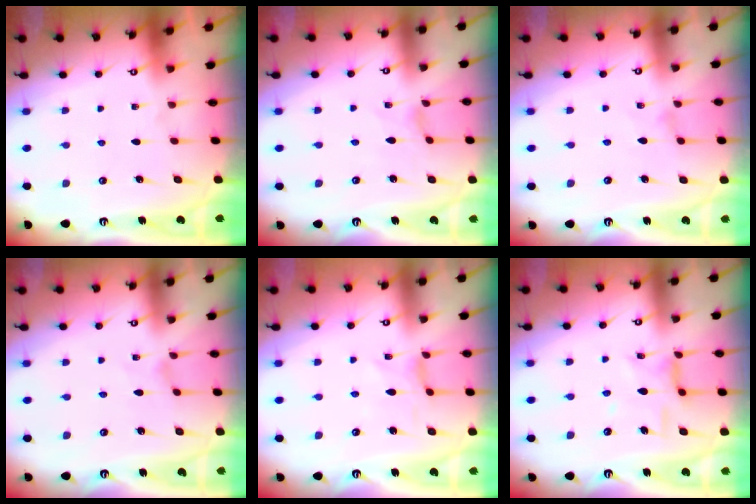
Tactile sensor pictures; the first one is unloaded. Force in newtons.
{"total": 0.0}
{"total": 0.0}
{"total": 0.7, "press": 0.7, "slide": 0.2}
{"total": 0.8, "press": 0.8, "slide": 0.2}
{"total": 8.5, "press": 8.5, "slide": 0.6}